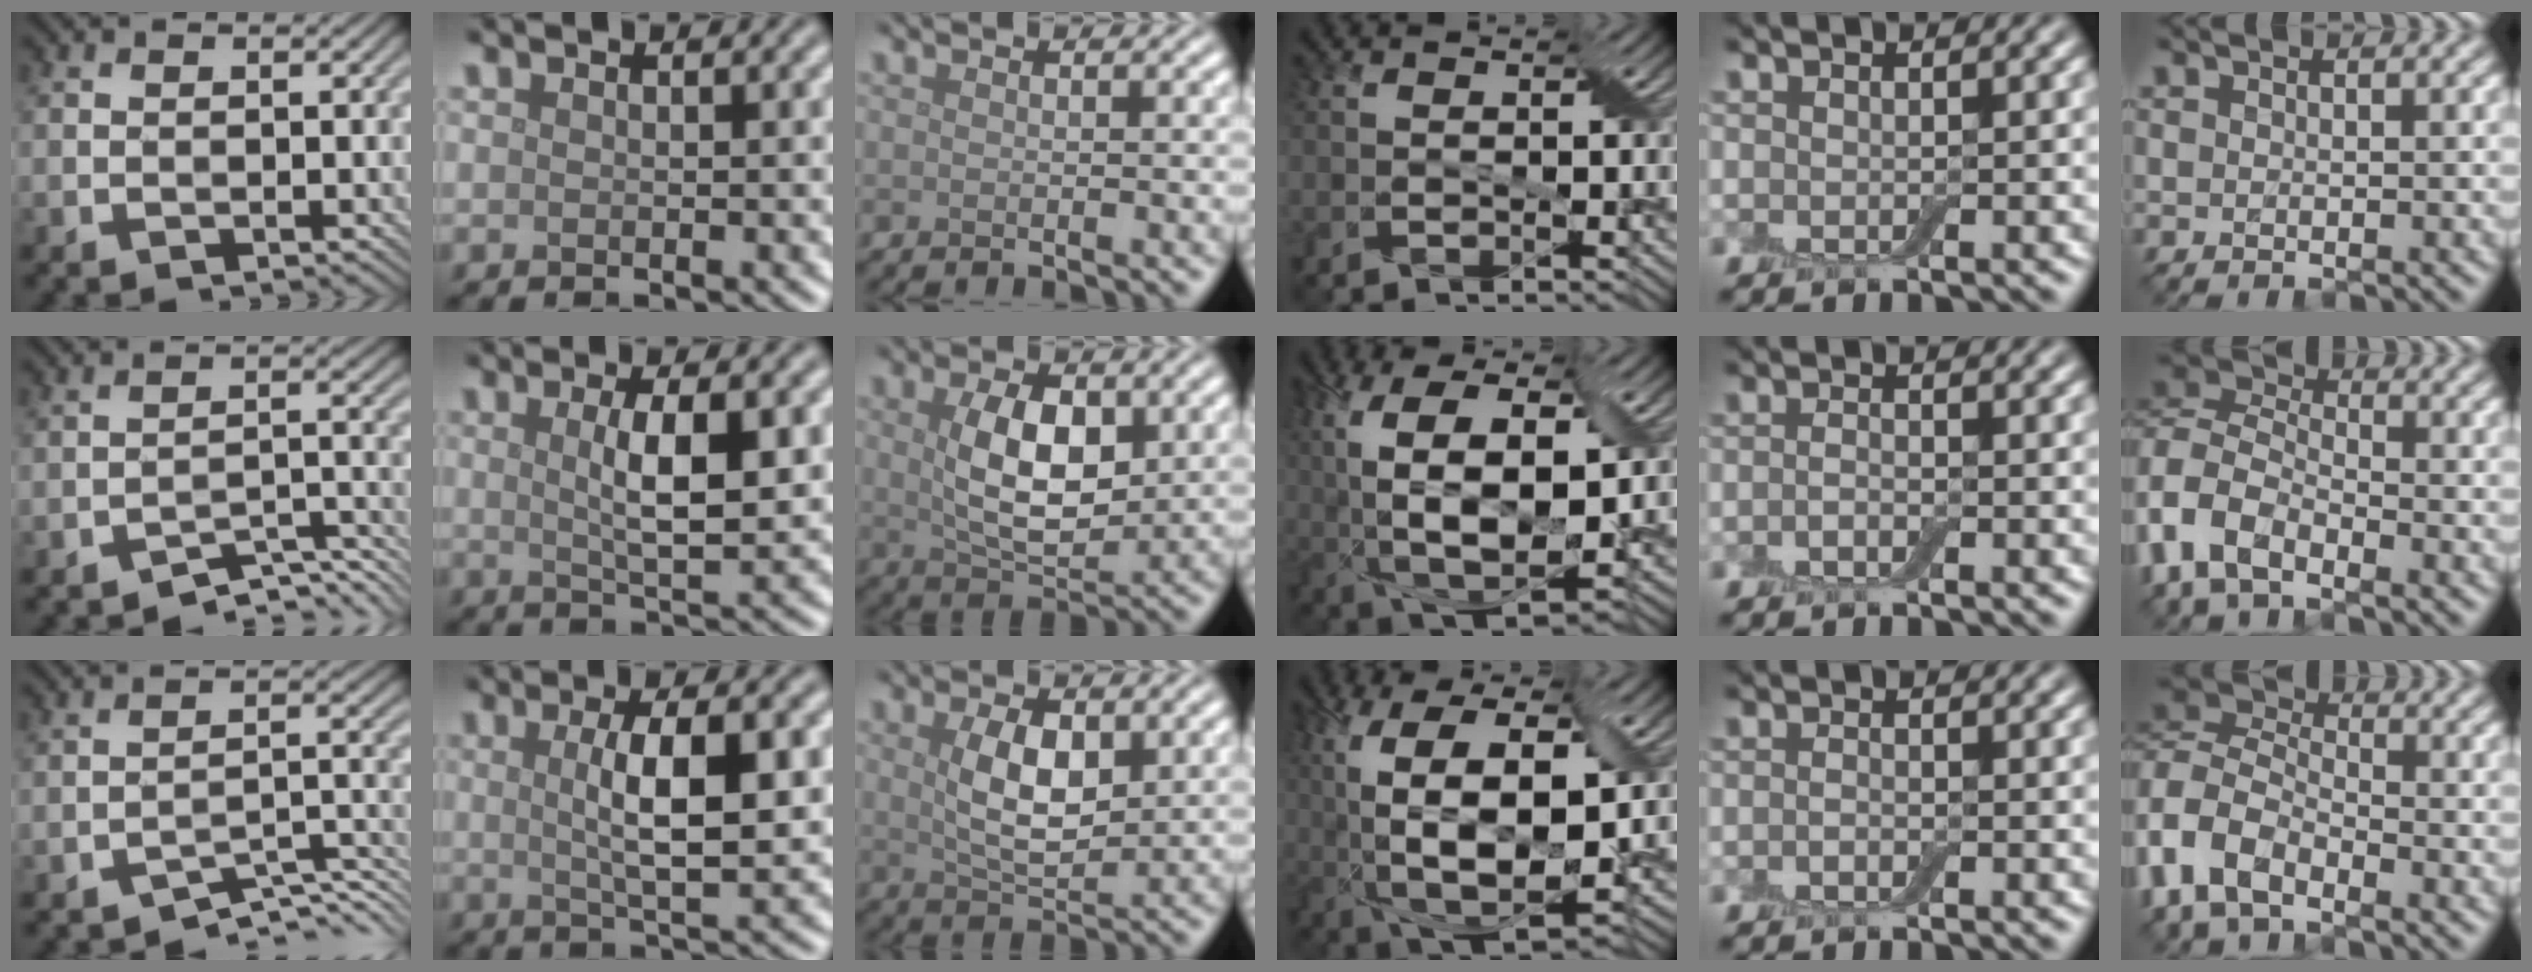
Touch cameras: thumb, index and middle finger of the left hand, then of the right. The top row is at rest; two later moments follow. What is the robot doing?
{"motion": "wrap", "object": "bandage"}